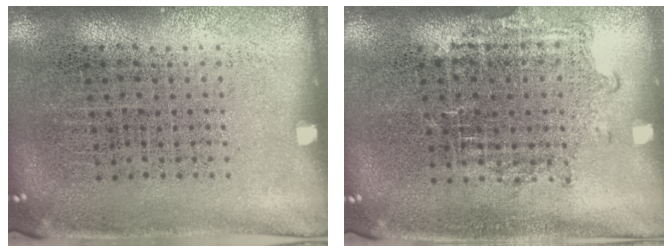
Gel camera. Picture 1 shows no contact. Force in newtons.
{"total": 1.1, "press": 1.0, "slide": 0.4}